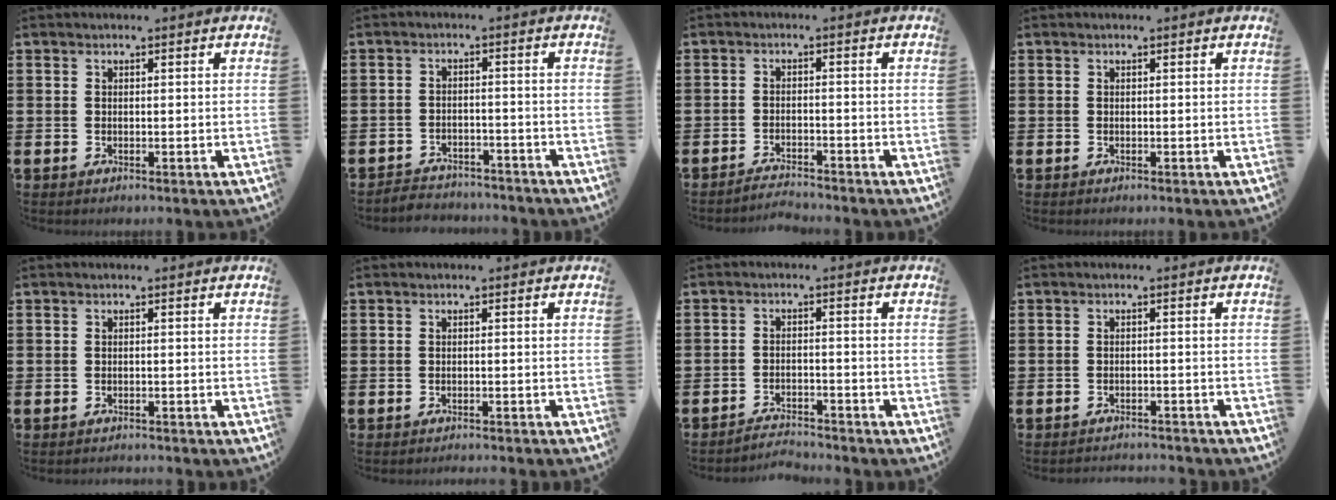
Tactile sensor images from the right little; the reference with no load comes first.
{"total": 2.7, "force": [-2.7, 0.4, -0.4], "torque": [-0.002, 0.004, -0.060]}
{"total": 2.1, "force": [-2.1, -0.2, 0.0], "torque": [-0.004, 0.004, -0.044]}
{"total": 0.0}
{"total": 0.6, "force": [-0.6, 0.0, 0.0], "torque": [-0.001, -0.001, -0.013]}
{"total": 0.7, "force": [-0.7, -0.2, -0.1], "torque": [0.001, 0.001, -0.015]}
{"total": 2.5, "force": [-2.5, 0.0, -0.2], "torque": [-0.005, 0.003, -0.055]}
{"total": 1.4, "force": [-1.4, -0.1, -0.1], "torque": [-0.002, 0.004, -0.030]}